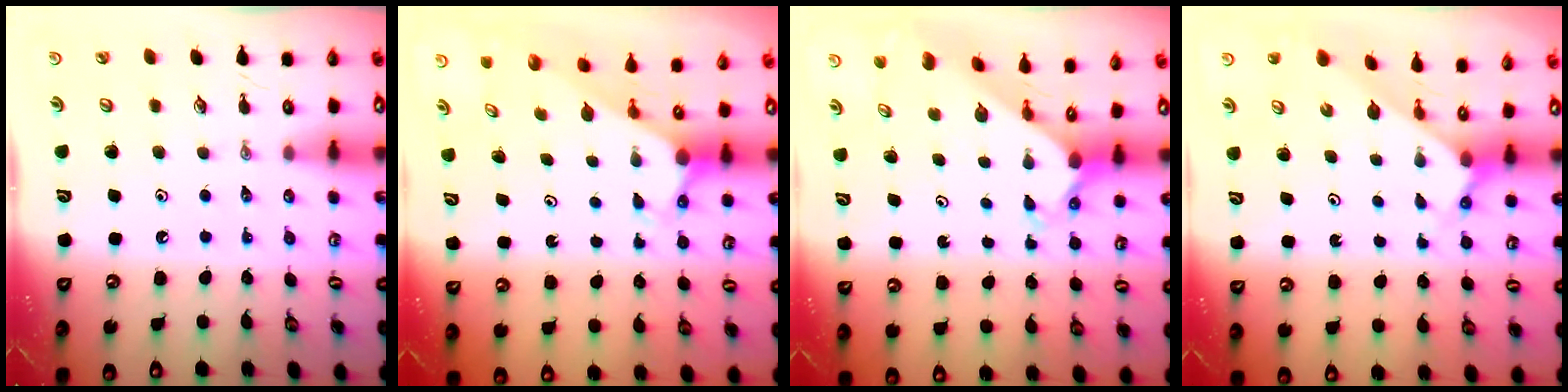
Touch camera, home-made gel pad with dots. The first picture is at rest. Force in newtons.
{"total": 2.7, "press": 2.7, "slide": 0.0}
{"total": 2.6, "press": 2.6, "slide": 0.2}
{"total": 2.6, "press": 2.6, "slide": 0.2}